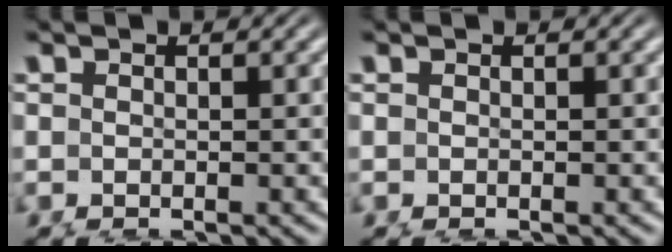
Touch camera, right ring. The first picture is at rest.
{"total": 0.0}